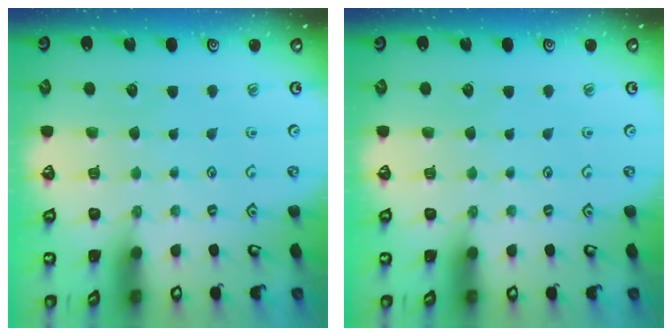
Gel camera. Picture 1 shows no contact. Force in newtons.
{"total": 0.0}